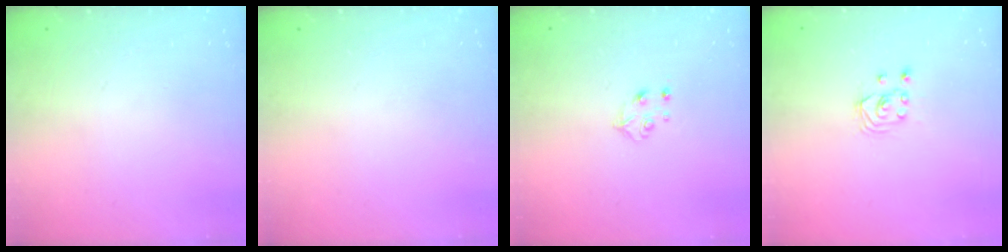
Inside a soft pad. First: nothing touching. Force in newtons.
{"total": 0.0}
{"total": 4.2, "press": 4.1, "slide": 0.6}
{"total": 2.9, "press": 2.8, "slide": 0.3}